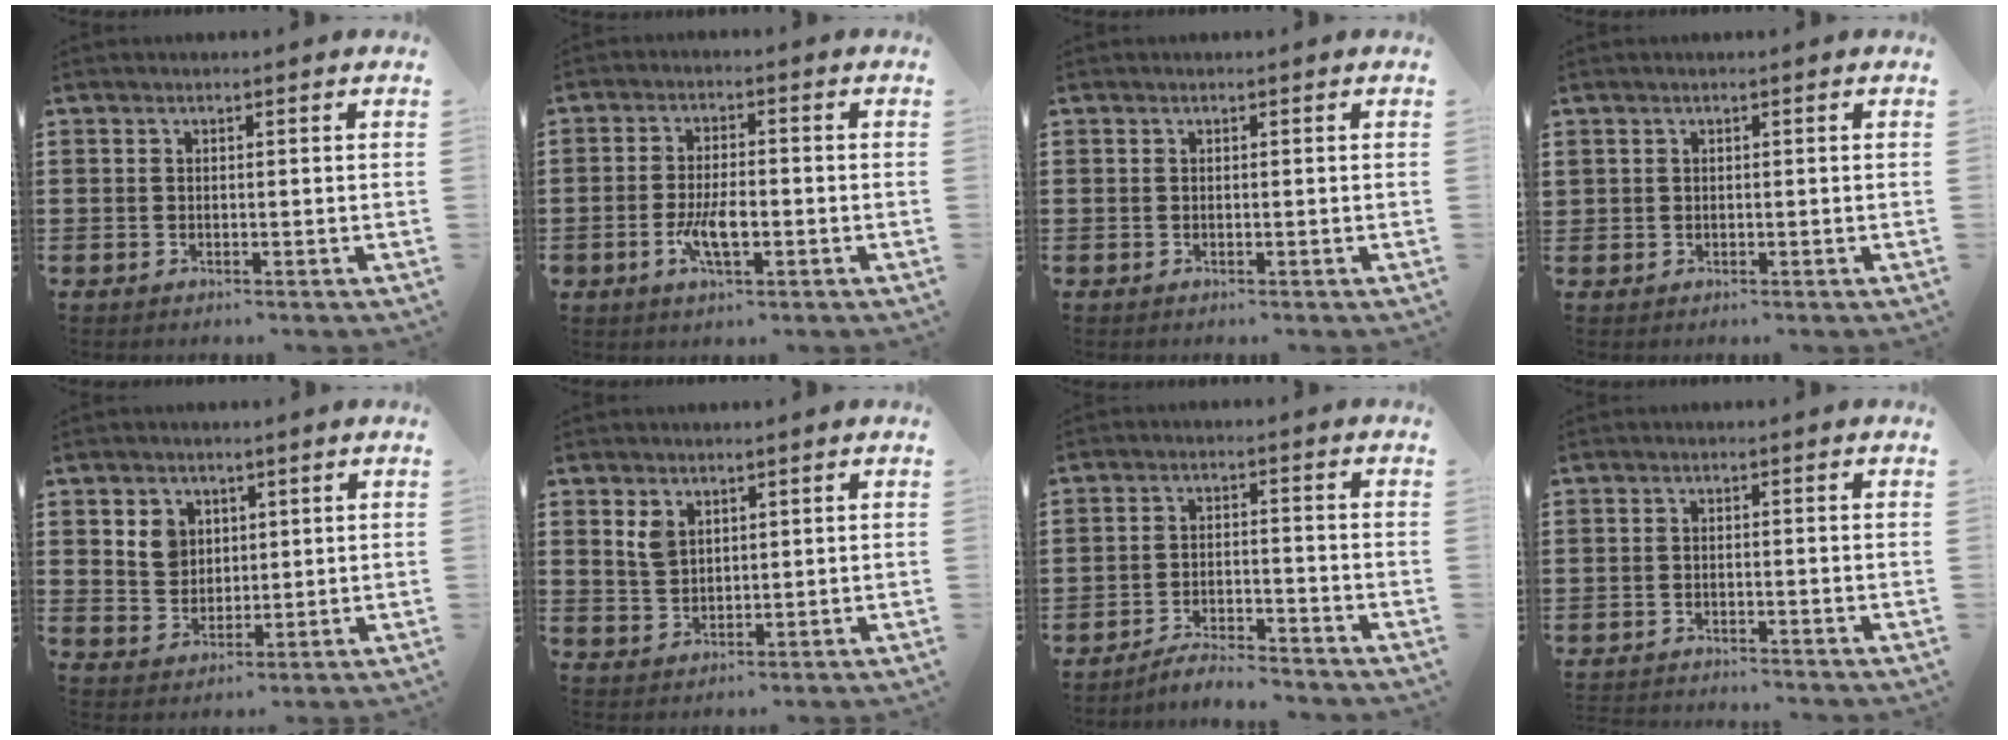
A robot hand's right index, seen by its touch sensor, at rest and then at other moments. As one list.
[{"total": 5.4, "force": [-1.7, 1.9, 4.7], "torque": [-0.108, -0.005, -0.036]}, {"total": 0.0}, {"total": 0.6, "force": [0.3, 0.5, 0.1], "torque": [-0.003, 0.002, 0.006]}, {"total": 4.5, "force": [2.1, 3.8, 1.2], "torque": [-0.032, 0.010, 0.038]}, {"total": 3.2, "force": [1.9, 2.0, 1.6], "torque": [-0.040, 0.005, 0.036]}, {"total": 3.8, "force": [-3.8, 0.0, 0.5], "torque": [-0.014, 0.006, -0.078]}, {"total": 1.6, "force": [-1.6, -0.1, -0.2], "torque": [-0.001, 0.002, -0.035]}]